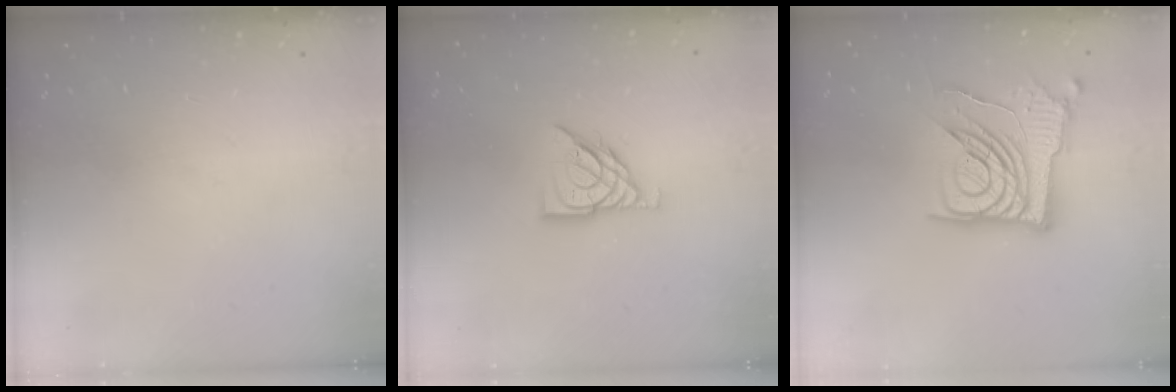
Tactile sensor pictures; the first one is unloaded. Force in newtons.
{"total": 9.6, "press": 9.6, "slide": 0.4}
{"total": 14.6, "press": 14.5, "slide": 1.5}